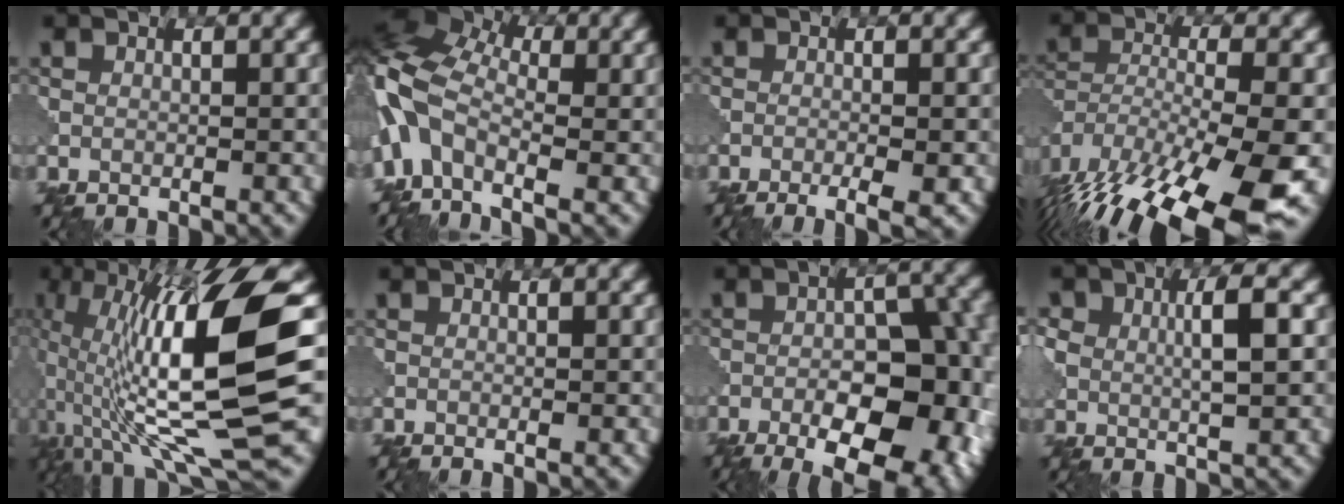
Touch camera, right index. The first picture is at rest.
{"total": 9.5, "force": [-1.7, 5.7, 7.4], "torque": [-0.200, 0.012, -0.049]}
{"total": 3.1, "force": [-1.9, 0.7, 2.4], "torque": [-0.022, 0.004, -0.028]}
{"total": 17.3, "force": [-12.1, 6.3, 10.7], "torque": [-0.232, -0.041, -0.169]}
{"total": 15.1, "force": [0.6, 3.9, 14.6], "torque": [-0.272, 0.013, 0.023]}
{"total": 0.5, "force": [-0.1, 0.1, 0.5], "torque": [-0.003, 0.000, -0.004]}
{"total": 13.4, "force": [-5.7, 6.2, 10.3], "torque": [-0.121, -0.008, -0.074]}
{"total": 3.6, "force": [1.0, 1.6, 3.1], "torque": [-0.068, 0.007, 0.021]}